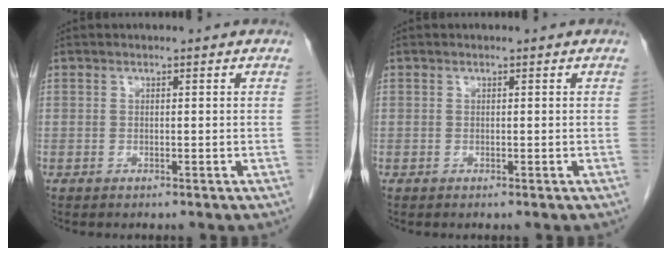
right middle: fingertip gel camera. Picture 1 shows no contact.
{"total": 0.0}